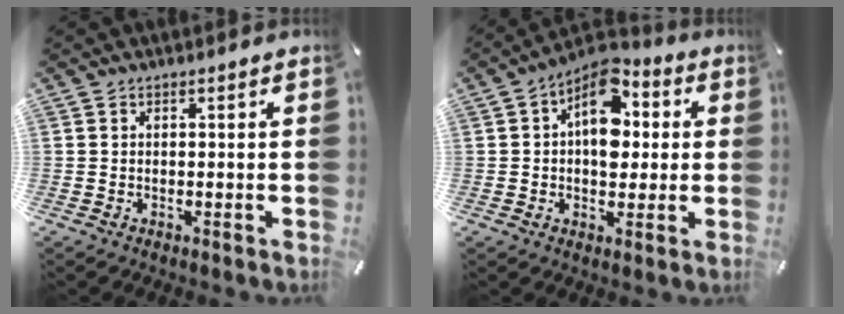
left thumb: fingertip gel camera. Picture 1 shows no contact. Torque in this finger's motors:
{"motor_torque": [1.76, 2.44, 1.24, -0.50, 0.26]}